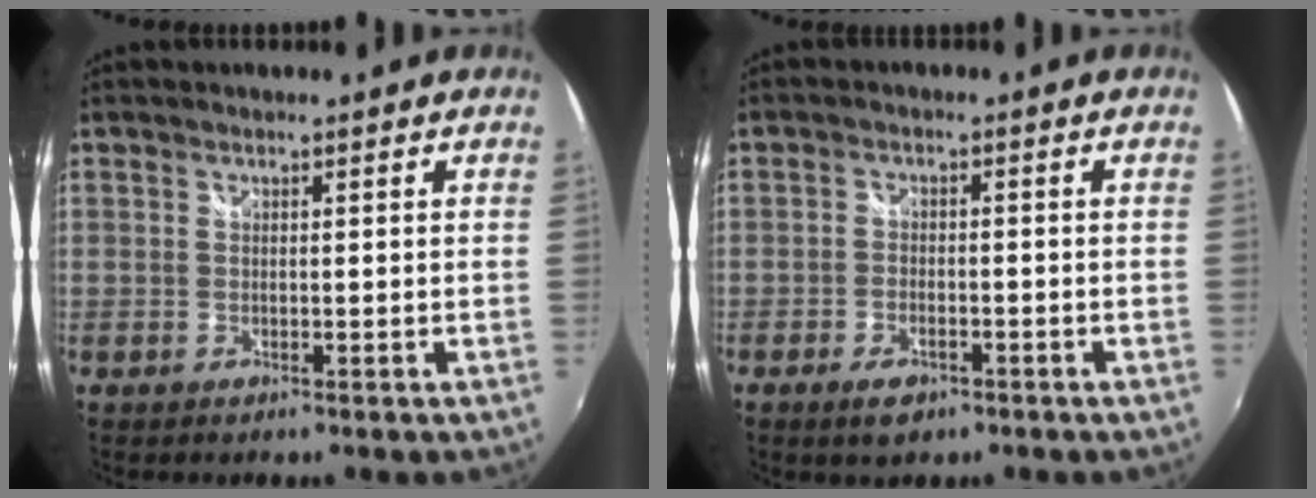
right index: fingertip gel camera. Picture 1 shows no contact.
{"total": 4.4, "force": [-2.8, 2.3, 2.5], "torque": [-0.062, -0.004, -0.048]}